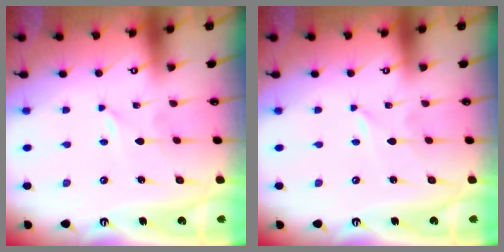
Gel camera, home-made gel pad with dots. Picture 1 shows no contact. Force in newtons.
{"total": 0.0}